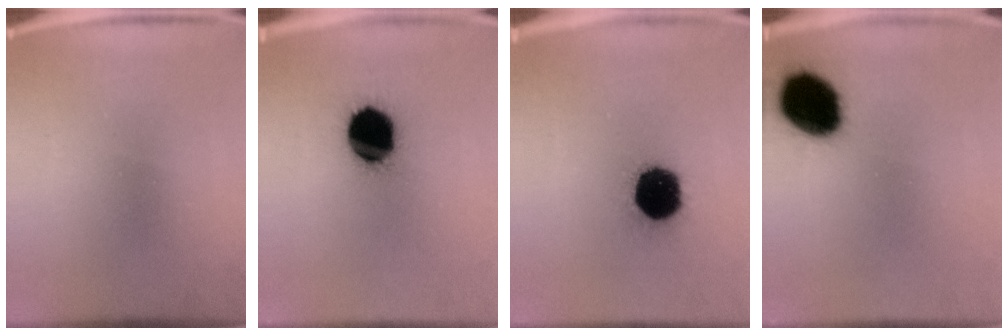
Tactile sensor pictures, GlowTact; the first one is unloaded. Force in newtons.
{"total": 17.1}
{"total": 17.1}
{"total": 16.0}